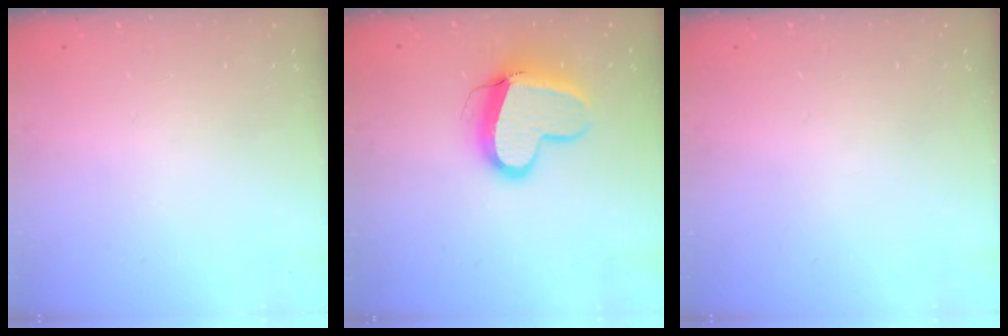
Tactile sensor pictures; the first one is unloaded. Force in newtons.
{"total": 15.6, "press": 15.5, "slide": 1.5}
{"total": 0.0}